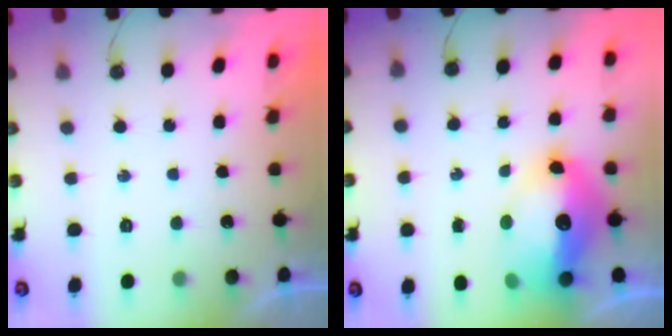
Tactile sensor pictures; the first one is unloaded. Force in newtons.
{"total": 16.6, "press": 16.5, "slide": 1.7}